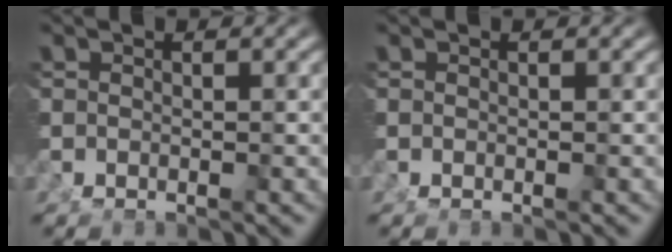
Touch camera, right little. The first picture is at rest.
{"total": 0.0}